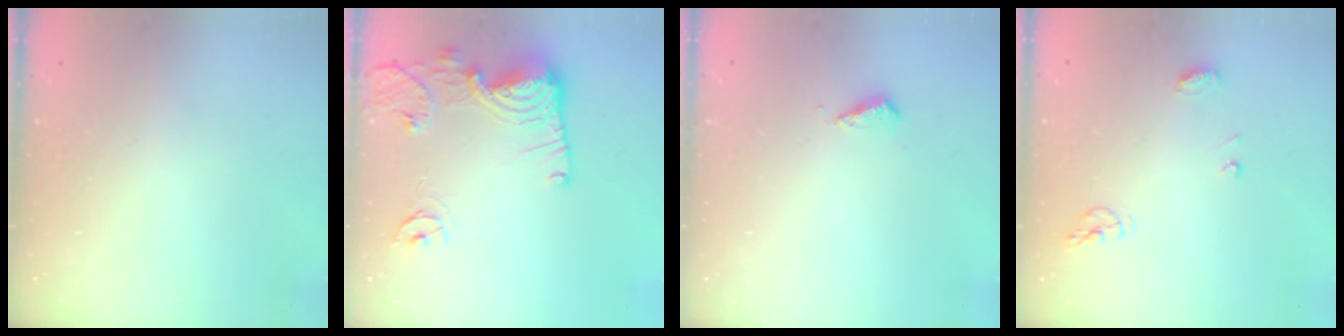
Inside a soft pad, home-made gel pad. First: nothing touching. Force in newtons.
{"total": 14.3, "press": 14.2, "slide": 1.4}
{"total": 2.8, "press": 2.8, "slide": 0.7}
{"total": 6.3, "press": 6.3, "slide": 0.7}